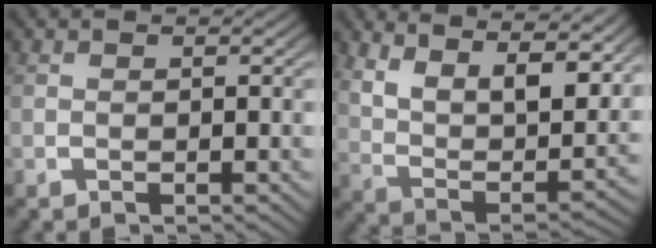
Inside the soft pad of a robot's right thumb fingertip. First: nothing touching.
{"total": 12.4, "force": [4.7, 7.3, 8.9], "torque": [-0.163, -0.014, 0.081]}